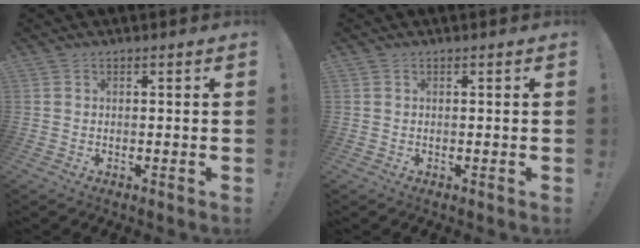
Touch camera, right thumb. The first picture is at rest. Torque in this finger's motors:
{"motor_torque": [-0.01, 0.15, -0.16, 0.09, 0.00]}